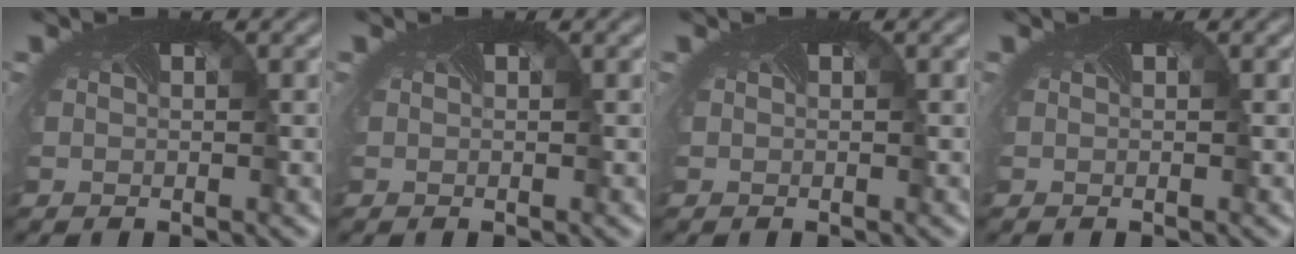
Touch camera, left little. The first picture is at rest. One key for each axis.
{"total": 0.0}
{"total": 0.0}
{"total": 0.0}